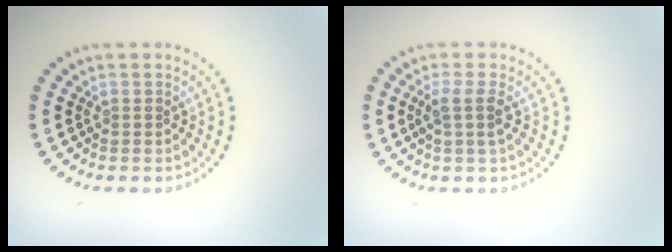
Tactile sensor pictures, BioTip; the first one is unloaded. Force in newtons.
{"total": 2.0, "press": 1.6, "slide": 1.2}